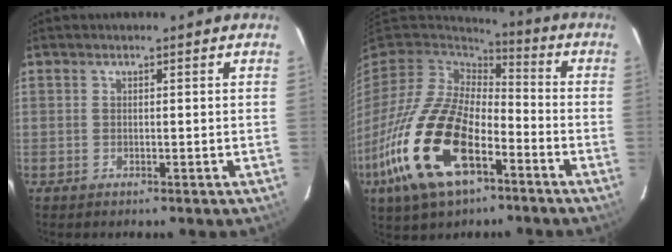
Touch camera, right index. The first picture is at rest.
{"total": 23.3, "force": [-9.9, 11.5, 17.8], "torque": [-0.391, -0.037, -0.184]}